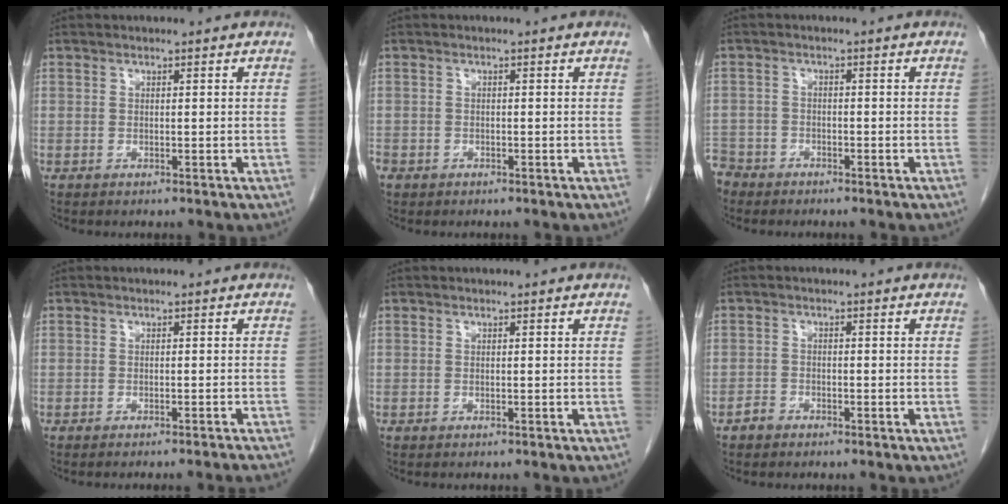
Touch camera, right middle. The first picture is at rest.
{"total": 2.7, "force": [-1.7, 1.9, 0.7], "torque": [-0.020, 0.000, -0.033]}
{"total": 4.4, "force": [-3.8, 2.2, -0.3], "torque": [0.007, 0.000, -0.078]}
{"total": 6.4, "force": [-5.9, -1.0, 2.2], "torque": [-0.010, -0.013, -0.071]}
{"total": 0.0}
{"total": 1.5, "force": [-1.2, 0.8, 0.2], "torque": [-0.007, 0.004, -0.023]}